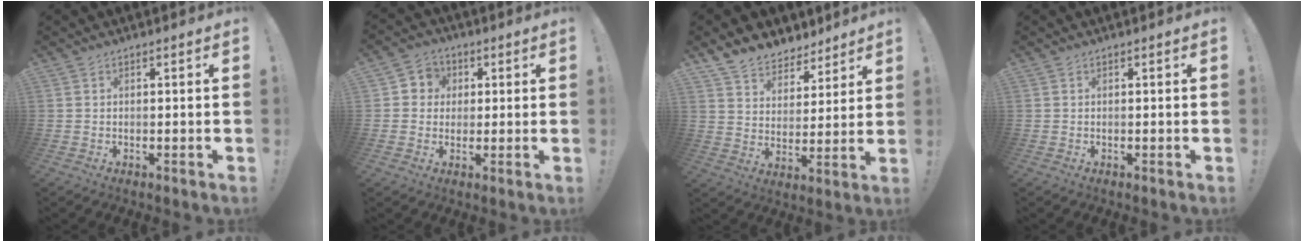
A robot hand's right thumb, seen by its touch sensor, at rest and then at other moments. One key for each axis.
{"total": 5.8, "fx": 0.2, "fy": 5.7, "fz": 1.4, "tx": -0.015, "ty": 0.006, "tz": 0.005}
{"total": 8.4, "fx": 6.9, "fy": 4.6, "fz": 1.2, "tx": -0.025, "ty": -0.058, "tz": 0.134}
{"total": 0.0}